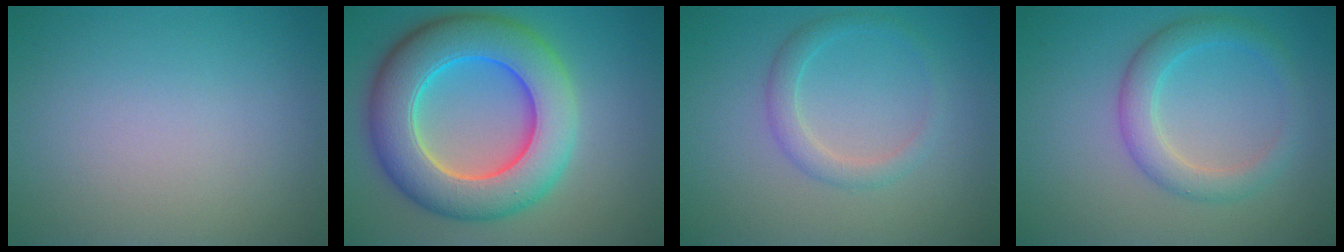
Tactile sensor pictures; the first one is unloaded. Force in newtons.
{"total": 10.9, "press": 10.9, "slide": 0.0}
{"total": 2.1, "press": 2.1, "slide": 0.1}
{"total": 3.4, "press": 3.4, "slide": 0.1}